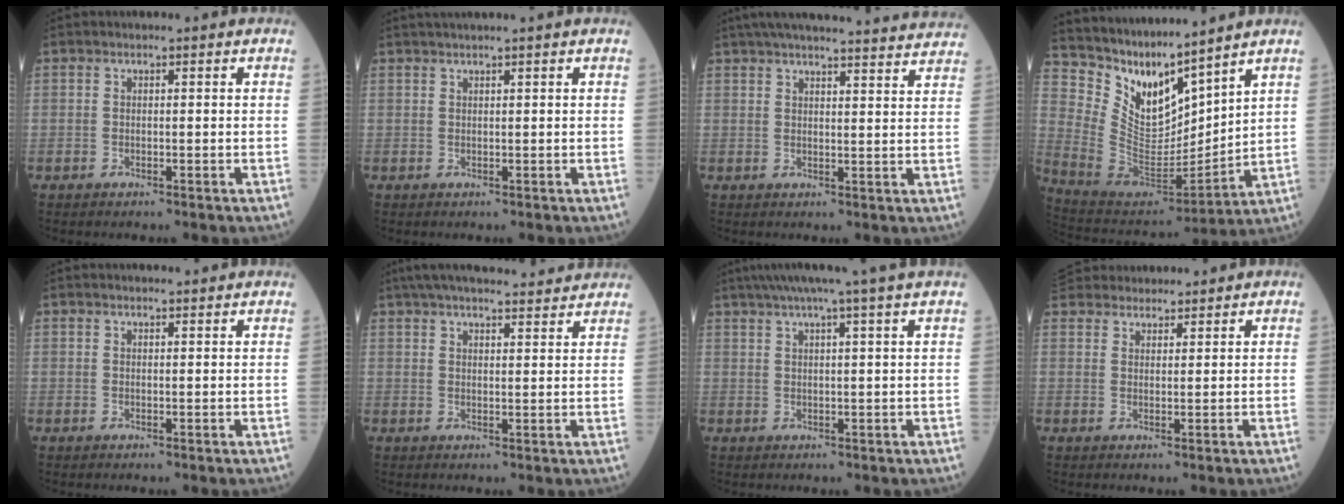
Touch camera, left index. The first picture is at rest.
{"total": 2.5, "force": [2.1, -0.7, 1.2], "torque": [-0.017, 0.015, 0.042]}
{"total": 25.6, "force": [23.8, 1.4, 9.3], "torque": [-0.142, -0.009, 0.297]}
{"total": 13.1, "force": [10.8, 3.7, 6.5], "torque": [-0.138, -0.002, 0.224]}
{"total": 2.8, "force": [2.7, 0.1, 0.7], "torque": [-0.010, 0.014, 0.035]}
{"total": 16.7, "force": [15.1, 2.2, 6.9], "torque": [-0.108, 0.042, 0.210]}
{"total": 8.4, "force": [6.6, -2.3, 4.7], "torque": [-0.066, 0.016, 0.085]}
{"total": 8.8, "force": [8.2, 2.7, 1.8], "torque": [-0.029, 0.034, 0.135]}